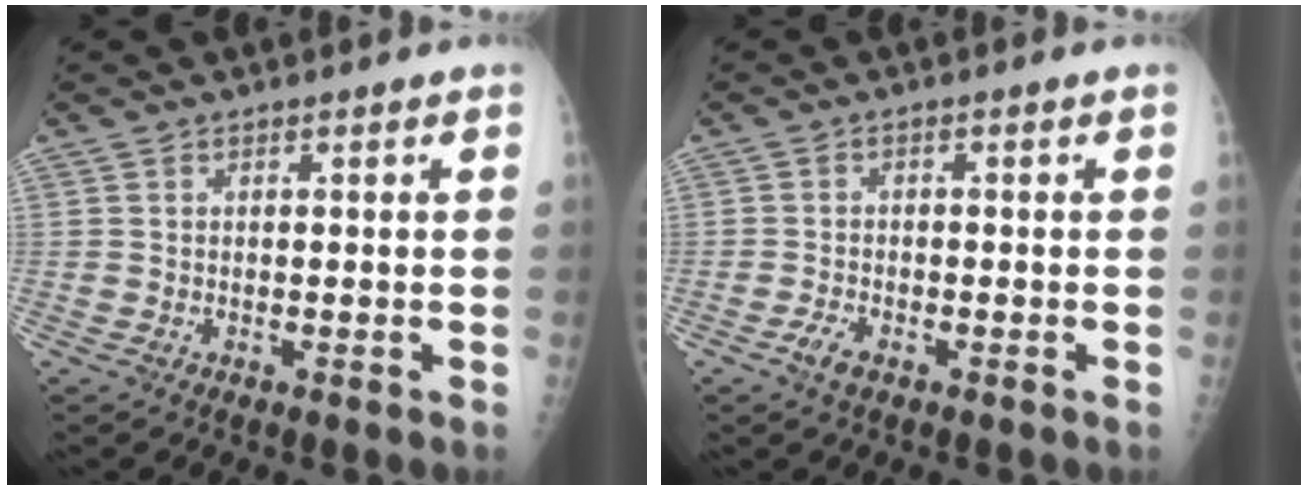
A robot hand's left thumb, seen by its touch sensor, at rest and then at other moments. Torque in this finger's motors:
{"motor_torque": [-0.08, 0.07, 0.13, 0.08, 0.00]}